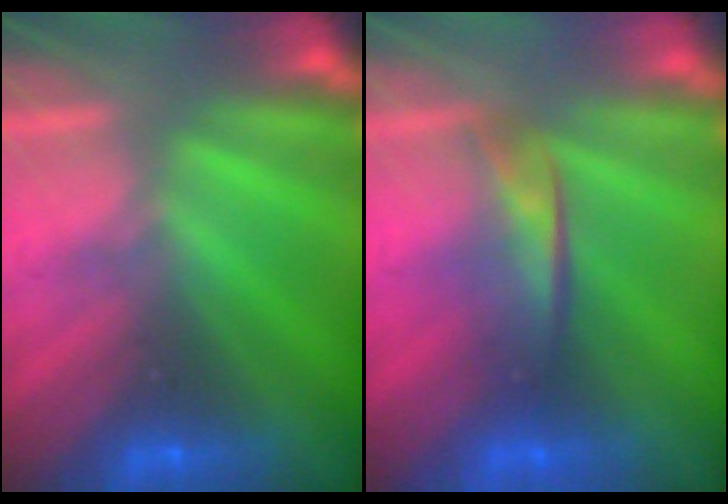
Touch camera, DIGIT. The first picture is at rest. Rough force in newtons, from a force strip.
{"total": 2.0}